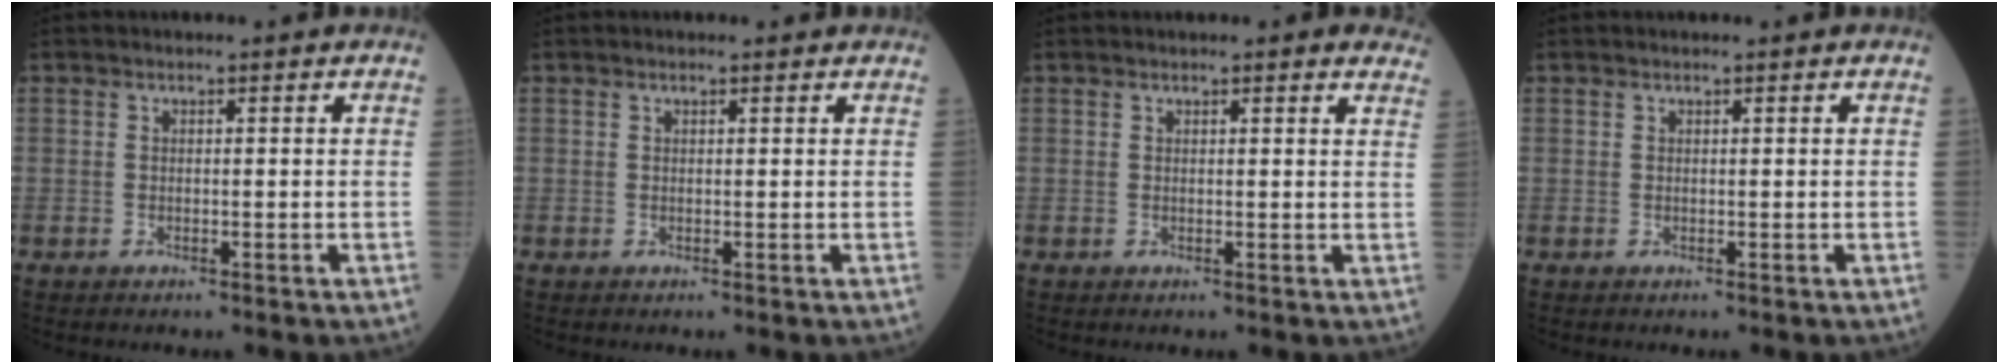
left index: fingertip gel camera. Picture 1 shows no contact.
{"total": 0.7, "force": [0.5, 0.3, 0.3], "torque": [-0.015, 0.011, 0.006]}
{"total": 4.7, "force": [4.2, 0.7, 2.0], "torque": [-0.010, 0.007, 0.026]}
{"total": 0.0}